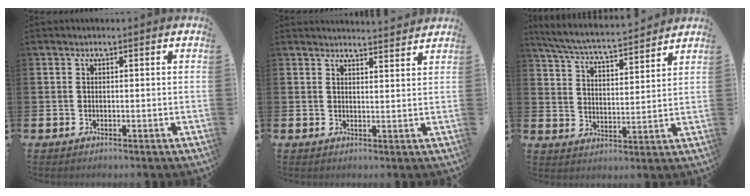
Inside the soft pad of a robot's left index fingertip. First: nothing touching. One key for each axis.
{"total": 2.8, "fx": 2.8, "fy": -0.2, "fz": -0.1, "tx": 0.005, "ty": -0.021, "tz": 0.049}
{"total": 6.0, "fx": 5.7, "fy": 0.3, "fz": 1.8, "tx": -0.062, "ty": -0.042, "tz": 0.098}